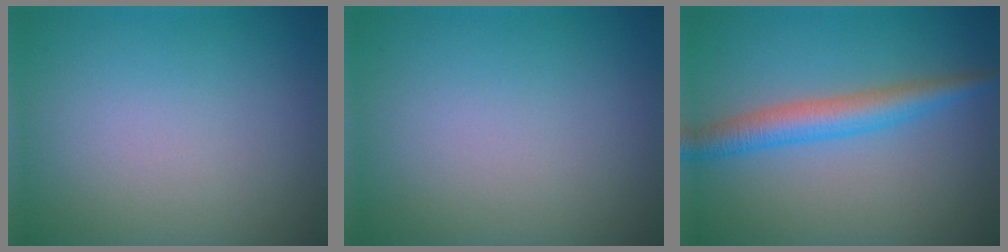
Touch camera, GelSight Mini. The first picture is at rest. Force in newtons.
{"total": 0.0}
{"total": 3.6, "press": 3.6, "slide": 0.1}